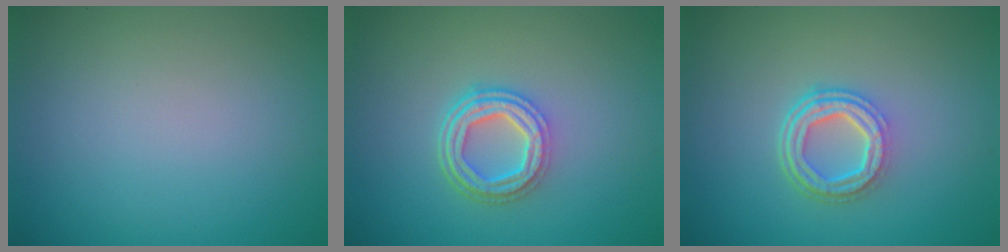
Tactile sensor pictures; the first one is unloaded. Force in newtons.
{"total": 4.3, "press": 3.3, "slide": 2.7}
{"total": 4.3, "press": 3.1, "slide": 2.9}